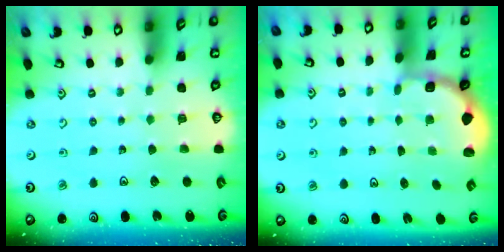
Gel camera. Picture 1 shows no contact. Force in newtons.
{"total": 2.0, "press": 1.8, "slide": 0.8}